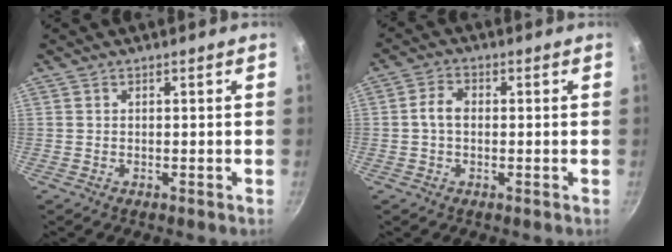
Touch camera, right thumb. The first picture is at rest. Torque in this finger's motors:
{"motor_torque": [0.05, 0.05, 0.69, -0.01, 0.00]}